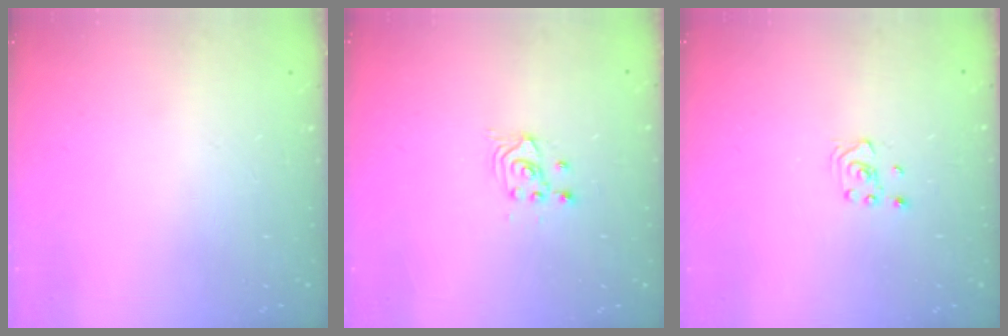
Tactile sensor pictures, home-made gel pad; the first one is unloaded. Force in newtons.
{"total": 2.7, "press": 2.7, "slide": 0.3}
{"total": 2.6, "press": 2.4, "slide": 1.0}